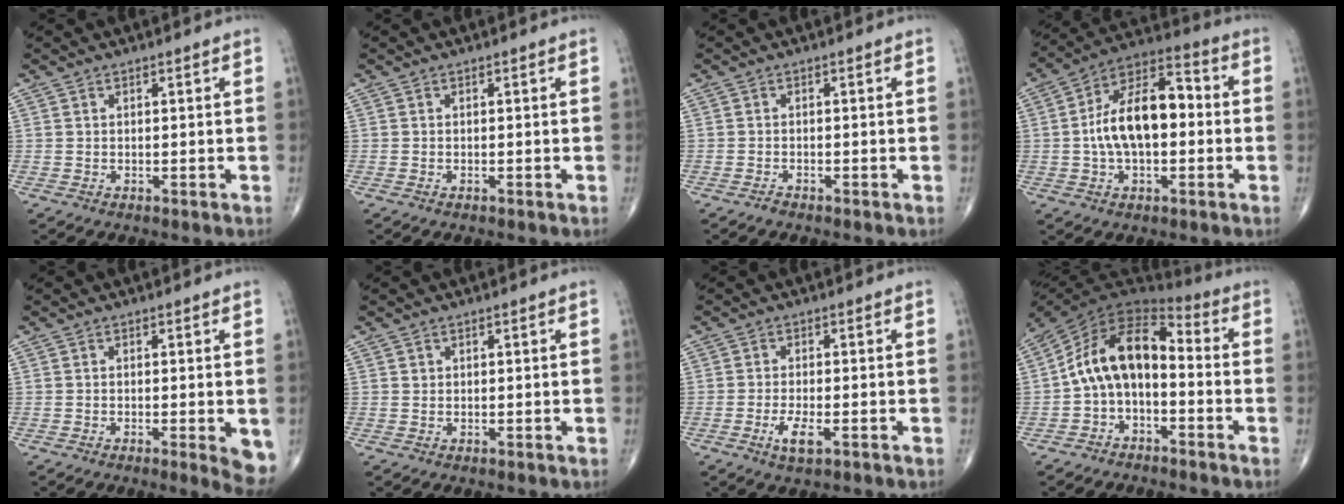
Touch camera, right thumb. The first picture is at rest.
{"total": 0.0}
{"total": 0.8, "force": [-0.8, 0.2, 0.2], "torque": [-0.005, 0.002, -0.016]}
{"total": 15.5, "force": [-0.3, 8.3, 13.0], "torque": [-0.213, 0.038, -0.016]}
{"total": 5.2, "force": [-1.5, 1.2, 4.8], "torque": [-0.058, -0.012, -0.023]}
{"total": 0.5, "force": [0.2, 0.5, 0.1], "torque": [0.002, 0.001, 0.003]}
{"total": 4.0, "force": [-1.7, 1.2, 3.4], "torque": [-0.069, -0.001, -0.031]}
{"total": 13.0, "force": [-1.9, 7.9, 10.1], "torque": [-0.161, 0.069, -0.048]}